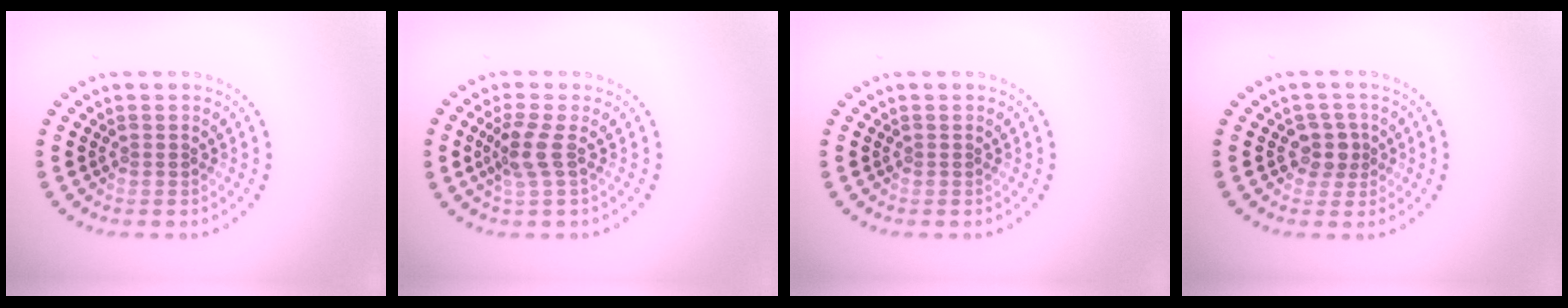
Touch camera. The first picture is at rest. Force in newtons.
{"total": 2.4, "press": 1.8, "slide": 1.5}
{"total": 0.0}
{"total": 2.0, "press": 1.6, "slide": 1.1}